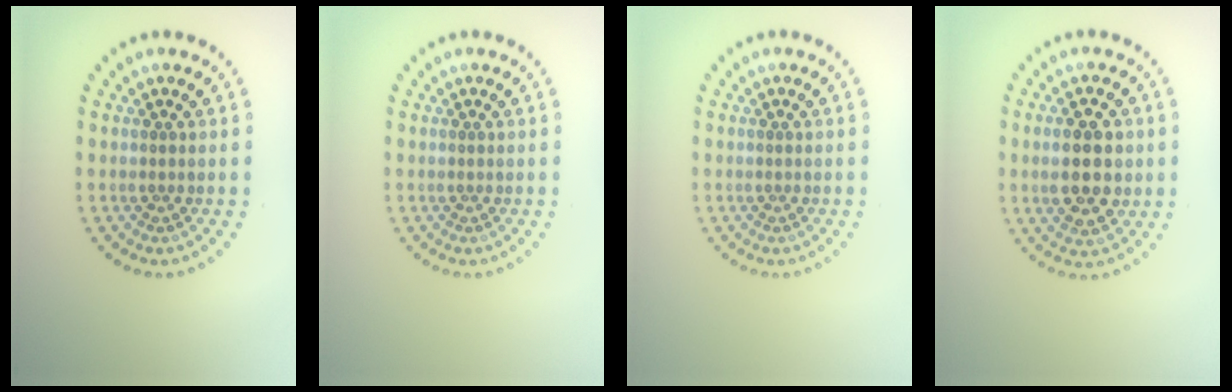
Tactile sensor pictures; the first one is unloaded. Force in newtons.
{"total": 0.0}
{"total": 0.0}
{"total": 5.2, "press": 5.2, "slide": 0.4}